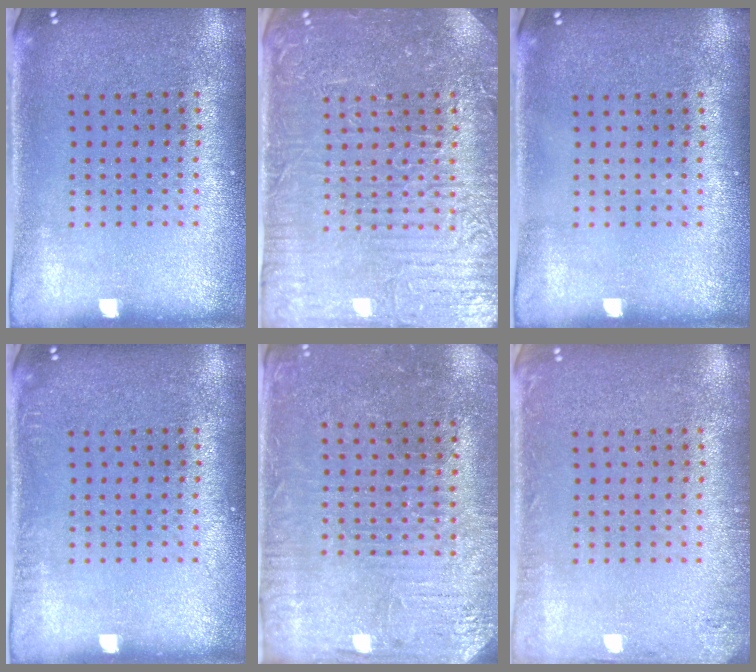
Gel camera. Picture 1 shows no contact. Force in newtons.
{"total": 4.8, "press": 4.6, "slide": 1.5}
{"total": 0.0}
{"total": 0.5, "press": 0.5, "slide": 0.0}
{"total": 3.1, "press": 3.0, "slide": 0.7}
{"total": 1.4, "press": 1.4, "slide": 0.1}